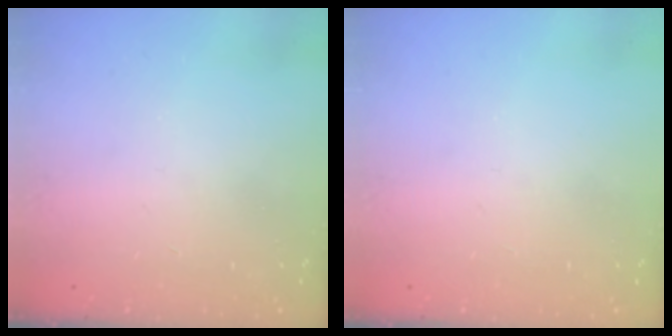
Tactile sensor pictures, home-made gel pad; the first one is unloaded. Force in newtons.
{"total": 0.0}